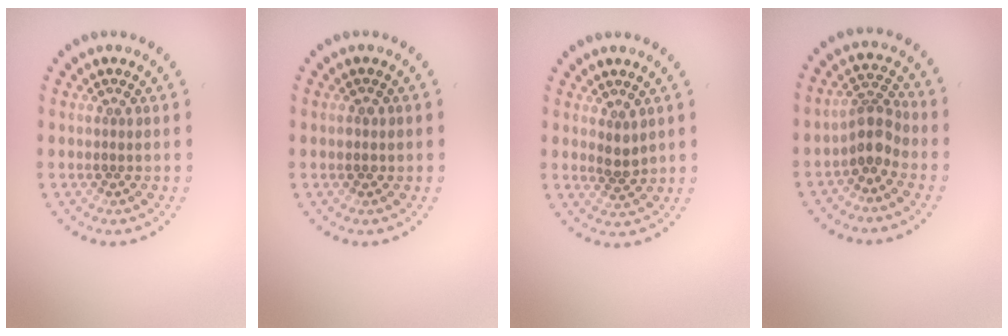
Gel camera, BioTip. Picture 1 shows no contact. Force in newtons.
{"total": 1.1, "press": 1.1, "slide": 0.1}
{"total": 1.4, "press": 1.4, "slide": 0.5}
{"total": 2.9, "press": 2.3, "slide": 1.8}